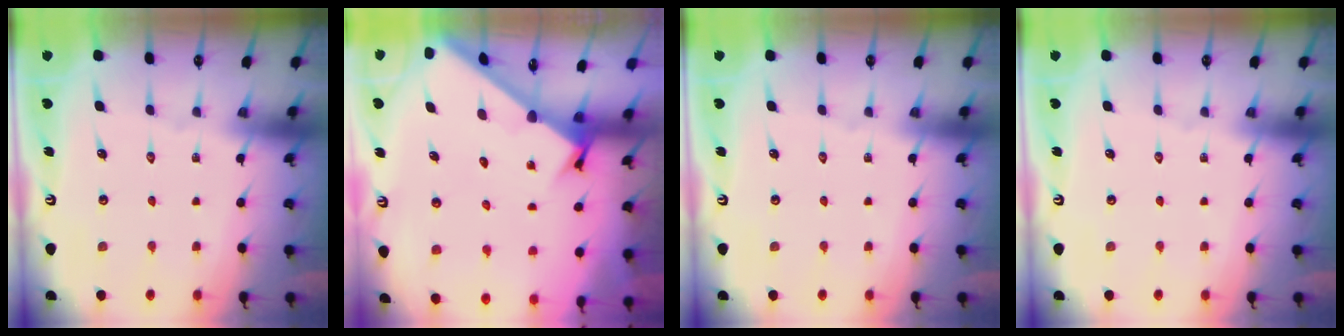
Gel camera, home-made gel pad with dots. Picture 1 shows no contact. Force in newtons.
{"total": 2.0, "press": 2.0, "slide": 0.2}
{"total": 0.0}
{"total": 0.0}